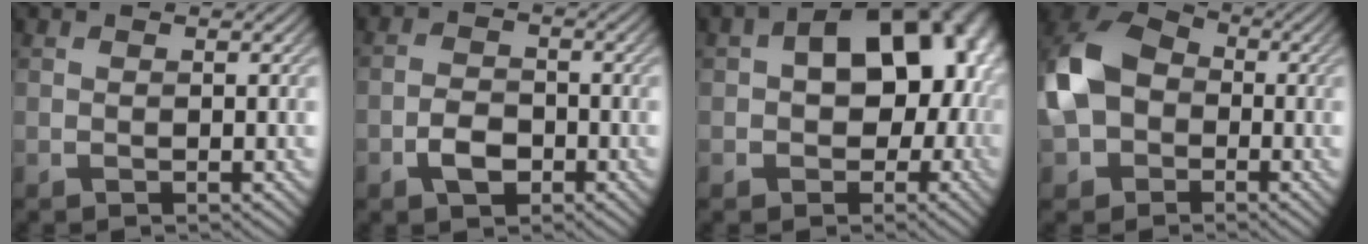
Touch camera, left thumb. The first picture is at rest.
{"total": 3.5, "force": [-1.7, 2.2, 2.1], "torque": [-0.041, 0.003, -0.037]}
{"total": 14.3, "force": [0.8, 10.0, 10.2], "torque": [-0.094, 0.011, -0.003]}
{"total": 11.6, "force": [-1.6, 9.0, 7.1], "torque": [-0.188, -0.006, -0.043]}